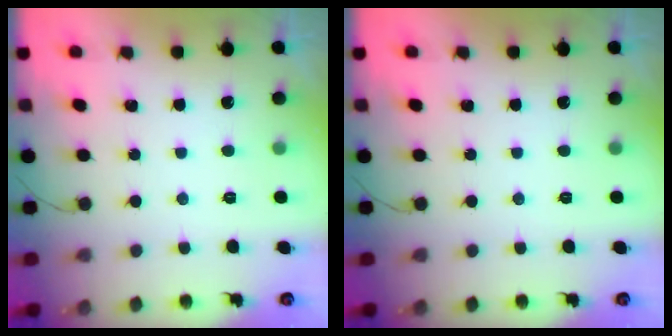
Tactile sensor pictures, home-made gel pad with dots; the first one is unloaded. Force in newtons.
{"total": 0.0}